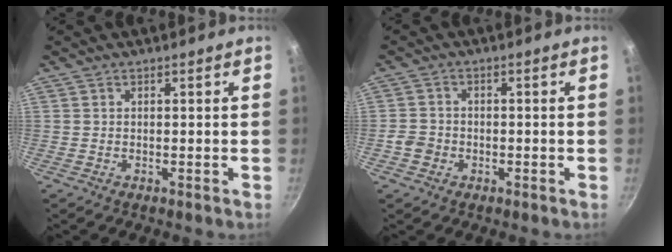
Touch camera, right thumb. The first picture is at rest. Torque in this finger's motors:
{"motor_torque": [0.25, 0.18, -0.19, 0.00, -0.01]}